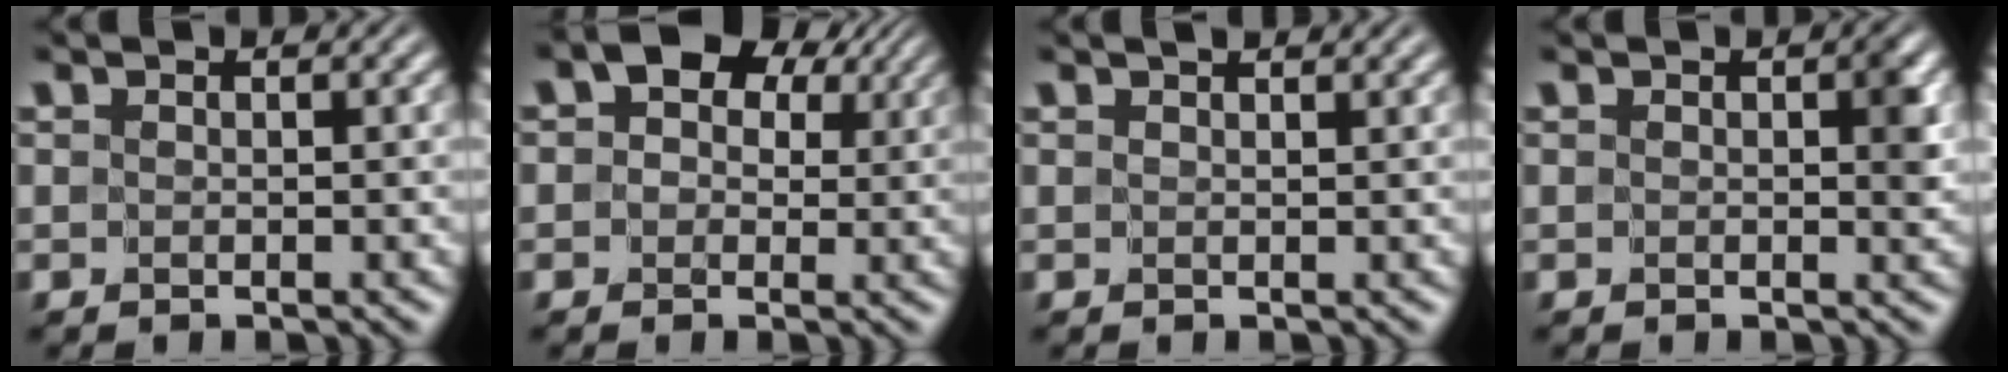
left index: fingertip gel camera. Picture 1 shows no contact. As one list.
[{"total": 7.2, "force": [3.2, 4.6, 4.4], "torque": [-0.058, 0.025, 0.026]}, {"total": 1.2, "force": [1.1, 0.0, 0.5], "torque": [-0.005, -0.001, 0.011]}, {"total": 1.6, "force": [0.1, 0.8, 1.4], "torque": [-0.012, 0.000, 0.001]}]